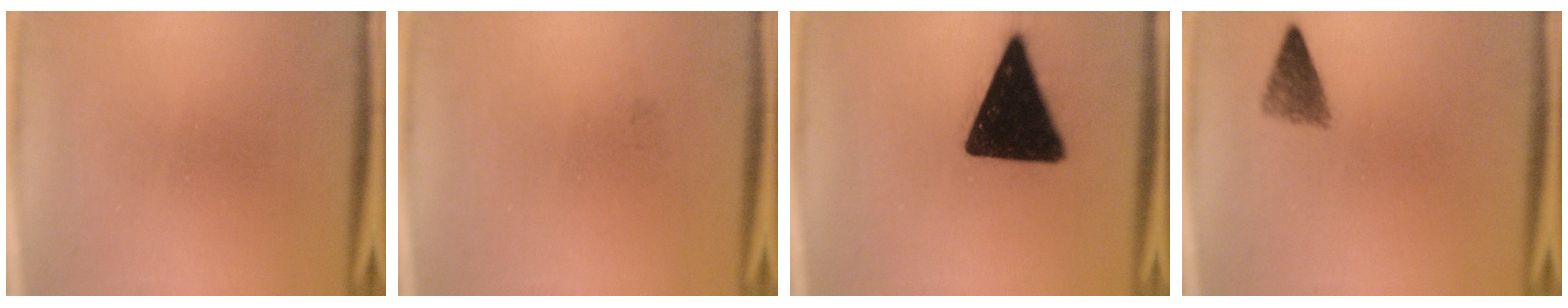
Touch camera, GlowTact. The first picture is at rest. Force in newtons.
{"total": 0.7}
{"total": 18.8}
{"total": 3.1}